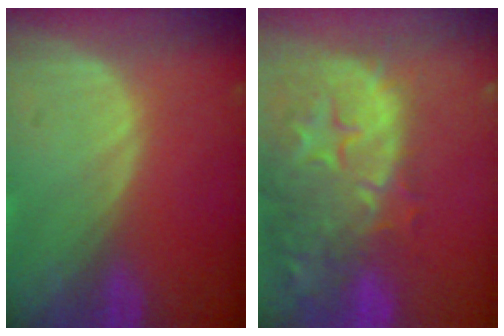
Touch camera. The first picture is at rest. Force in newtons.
{"total": 15.2, "press": 12.0, "slide": 9.3}